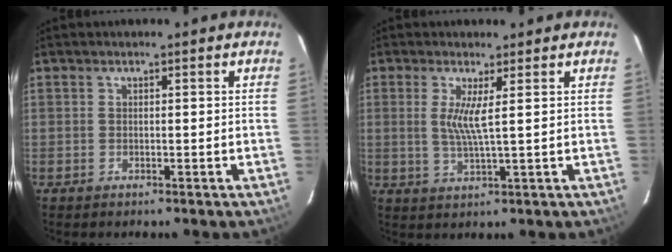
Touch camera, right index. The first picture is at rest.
{"total": 4.3, "force": [1.1, -0.3, 4.1], "torque": [-0.082, -0.009, 0.018]}